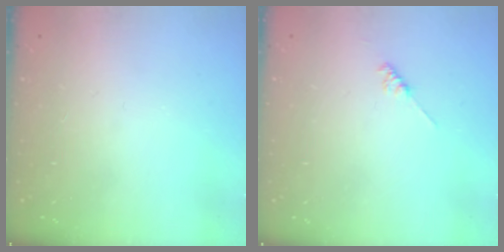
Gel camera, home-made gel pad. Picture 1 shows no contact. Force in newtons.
{"total": 1.8, "press": 1.7, "slide": 0.3}